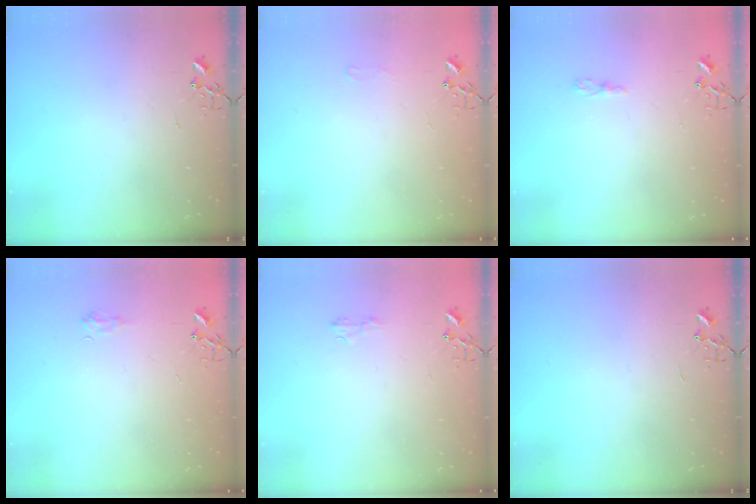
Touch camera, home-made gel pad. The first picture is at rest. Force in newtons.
{"total": 6.4, "press": 6.4, "slide": 0.8}
{"total": 3.5, "press": 3.5, "slide": 0.5}
{"total": 6.0, "press": 5.9, "slide": 0.7}
{"total": 5.2, "press": 5.2, "slide": 0.7}
{"total": 0.0}